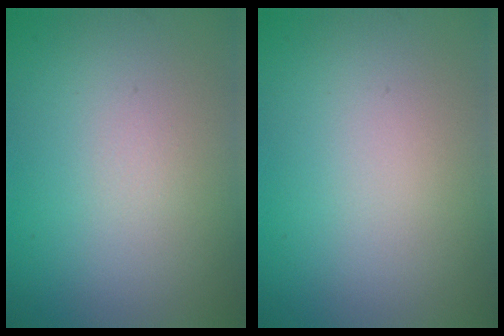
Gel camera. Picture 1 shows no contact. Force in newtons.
{"total": 0.0}